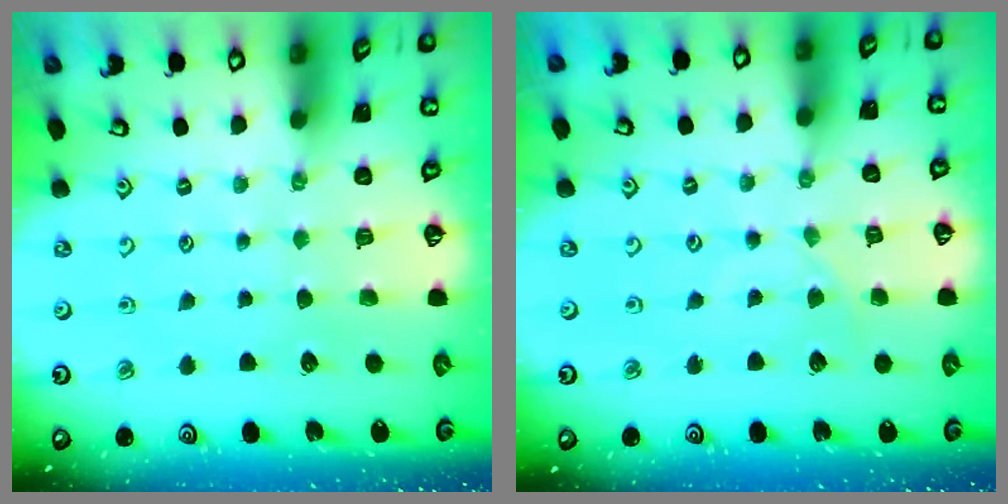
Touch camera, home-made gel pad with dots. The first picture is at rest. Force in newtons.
{"total": 0.6, "press": 0.5, "slide": 0.2}